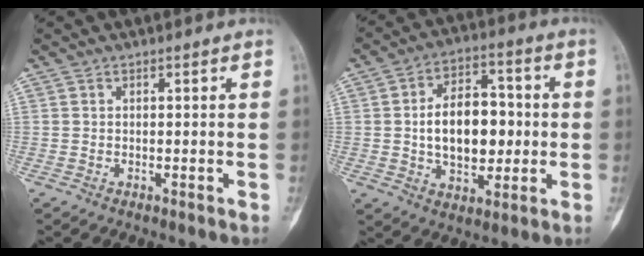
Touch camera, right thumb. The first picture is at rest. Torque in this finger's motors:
{"motor_torque": [-0.19, 0.61, 0.18, -0.12, 0.31]}